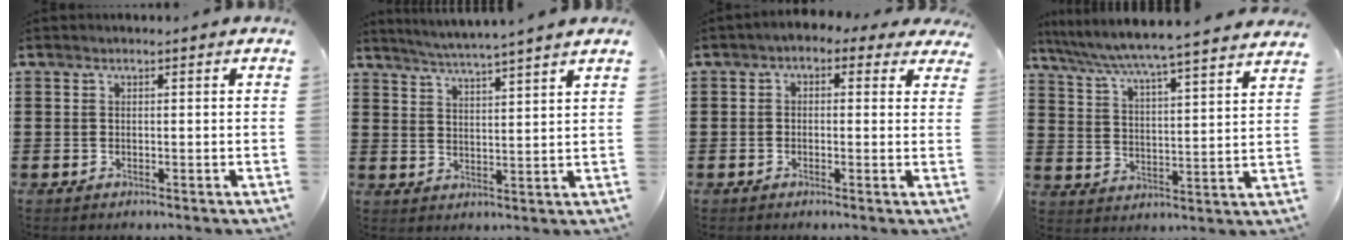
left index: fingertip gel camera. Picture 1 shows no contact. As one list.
[{"total": 3.9, "force": [3.6, -1.1, 1.0], "torque": [-0.031, -0.024, 0.061]}, {"total": 1.6, "force": [-0.5, 1.2, 1.0], "torque": [-0.024, 0.011, -0.014]}, {"total": 5.3, "force": [5.0, -0.9, 1.7], "torque": [-0.058, -0.041, 0.076]}]